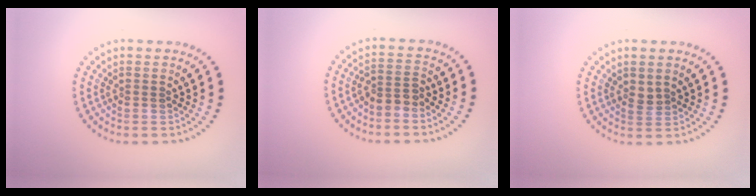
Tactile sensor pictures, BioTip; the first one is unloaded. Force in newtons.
{"total": 2.0, "press": 1.6, "slide": 1.2}
{"total": 0.9, "press": 0.8, "slide": 0.5}